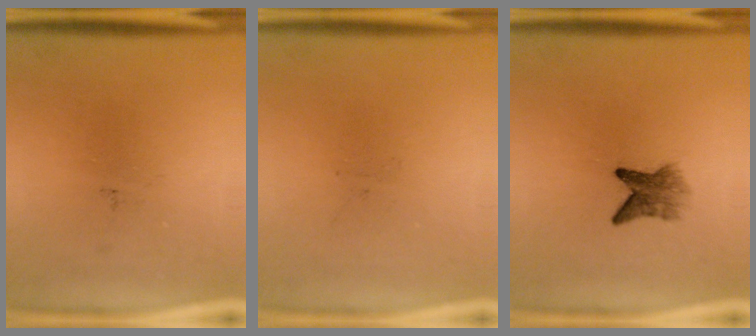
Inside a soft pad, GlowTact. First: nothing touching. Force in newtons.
{"total": 0.0}
{"total": 3.6}